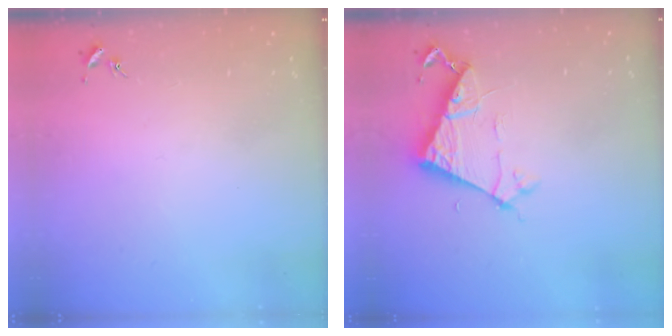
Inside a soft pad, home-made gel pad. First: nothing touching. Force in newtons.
{"total": 6.4, "press": 6.4, "slide": 0.6}